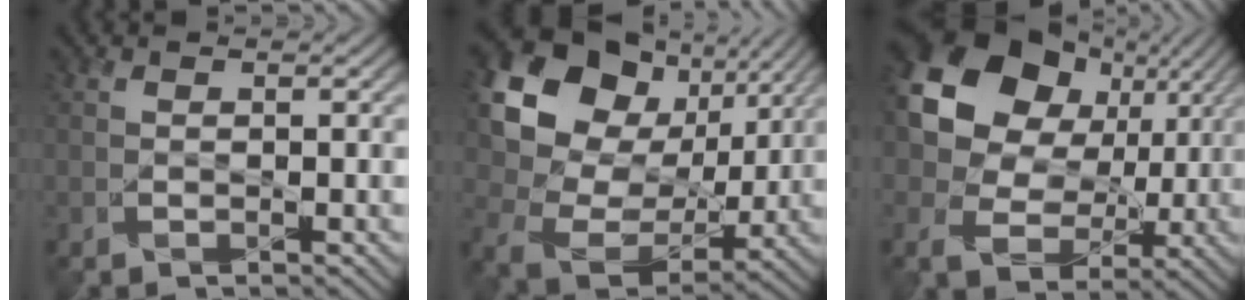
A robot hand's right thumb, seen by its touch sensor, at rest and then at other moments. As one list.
[{"total": 18.8, "force": [6.8, 14.1, 10.4], "torque": [-0.272, 0.040, 0.153]}, {"total": 15.5, "force": [4.5, 12.1, 8.7], "torque": [-0.206, 0.025, 0.081]}]